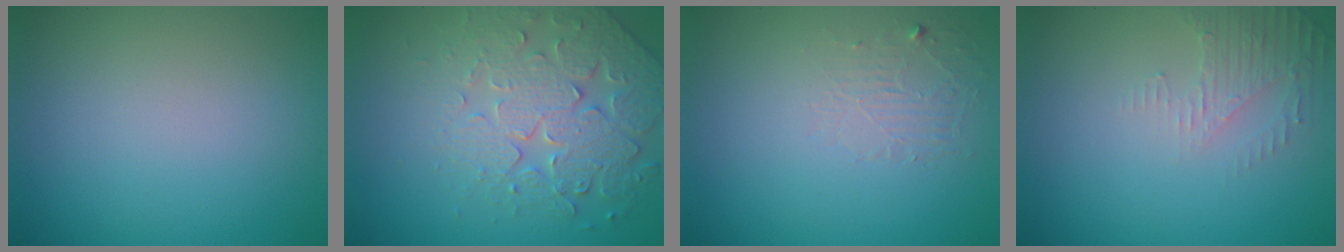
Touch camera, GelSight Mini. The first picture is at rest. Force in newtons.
{"total": 5.0, "press": 4.8, "slide": 1.5}
{"total": 1.4, "press": 0.1, "slide": 1.4}
{"total": 2.2, "press": 2.1, "slide": 0.5}